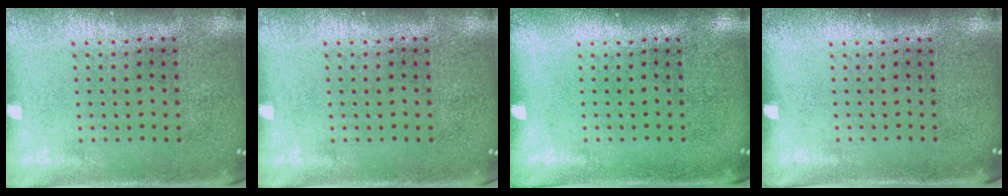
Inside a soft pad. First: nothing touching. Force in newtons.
{"total": 0.0}
{"total": 0.0}
{"total": 0.0}